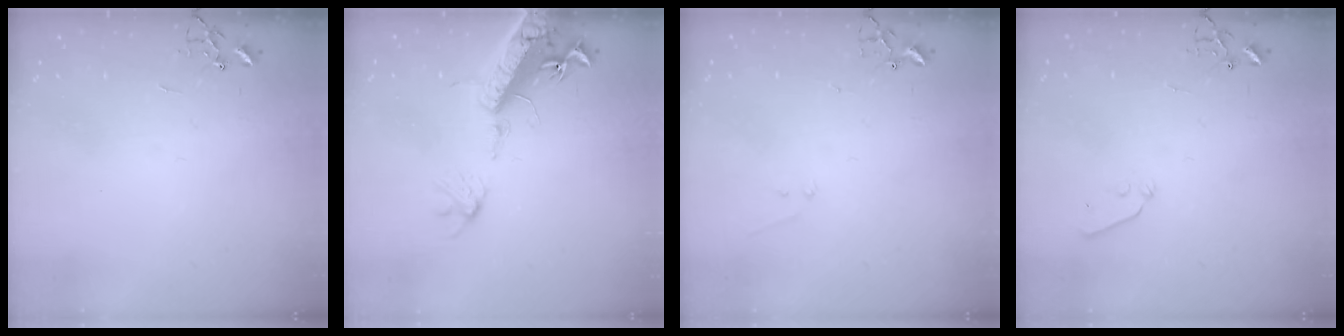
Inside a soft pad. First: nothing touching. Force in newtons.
{"total": 18.2, "press": 17.7, "slide": 4.2}
{"total": 6.1, "press": 6.1, "slide": 0.5}
{"total": 4.0, "press": 4.0, "slide": 0.5}